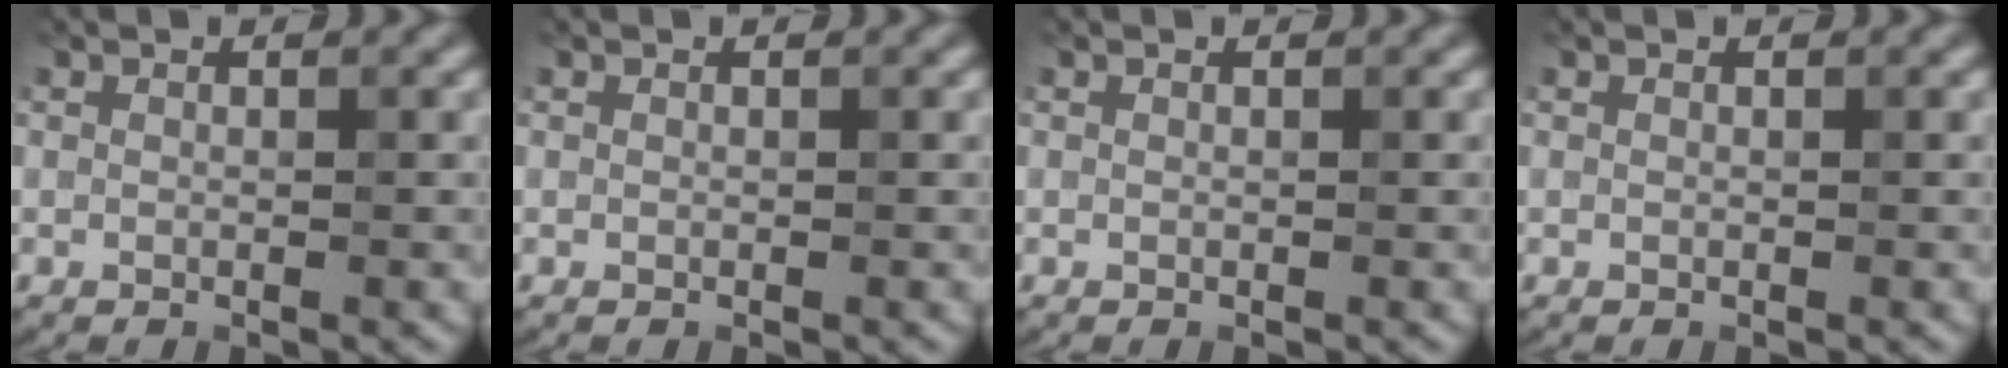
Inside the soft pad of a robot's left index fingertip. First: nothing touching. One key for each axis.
{"total": 0.0}
{"total": 0.0}
{"total": 0.0}